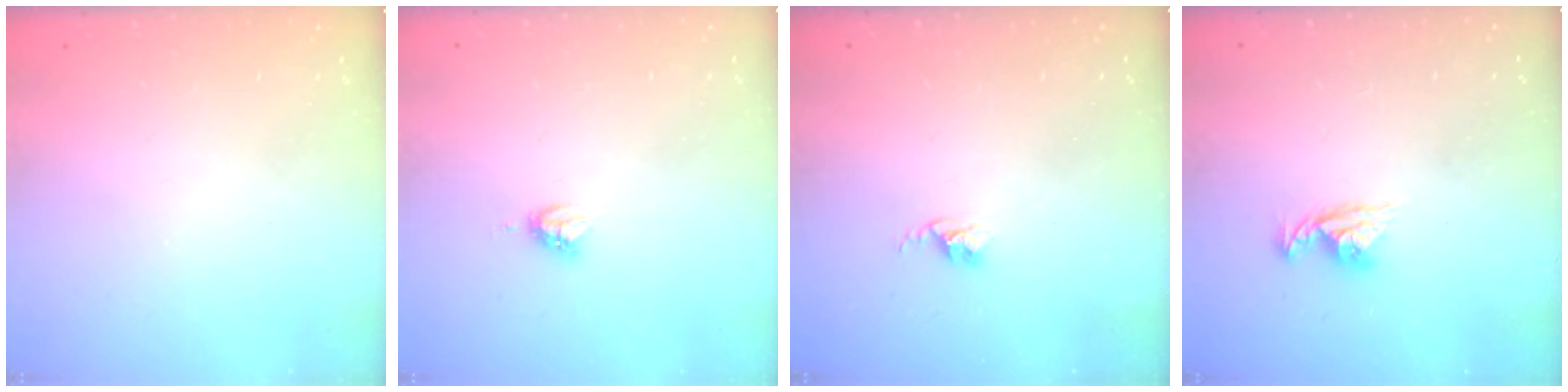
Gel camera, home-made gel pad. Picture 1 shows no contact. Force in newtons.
{"total": 4.0, "press": 3.9, "slide": 0.7}
{"total": 2.4, "press": 2.4, "slide": 0.3}
{"total": 7.6, "press": 7.6, "slide": 0.6}